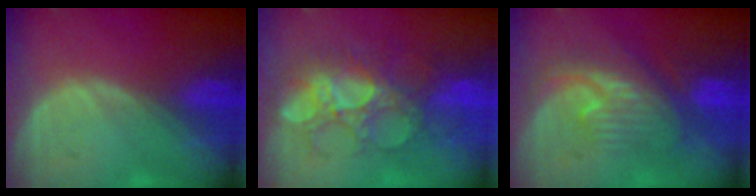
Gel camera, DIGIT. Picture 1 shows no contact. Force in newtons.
{"total": 9.0, "press": 8.8, "slide": 1.7}
{"total": 8.0, "press": 7.8, "slide": 1.9}